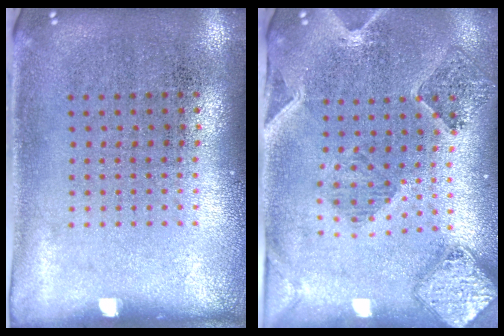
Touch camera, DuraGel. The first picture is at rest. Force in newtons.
{"total": 1.5, "press": 1.4, "slide": 0.3}